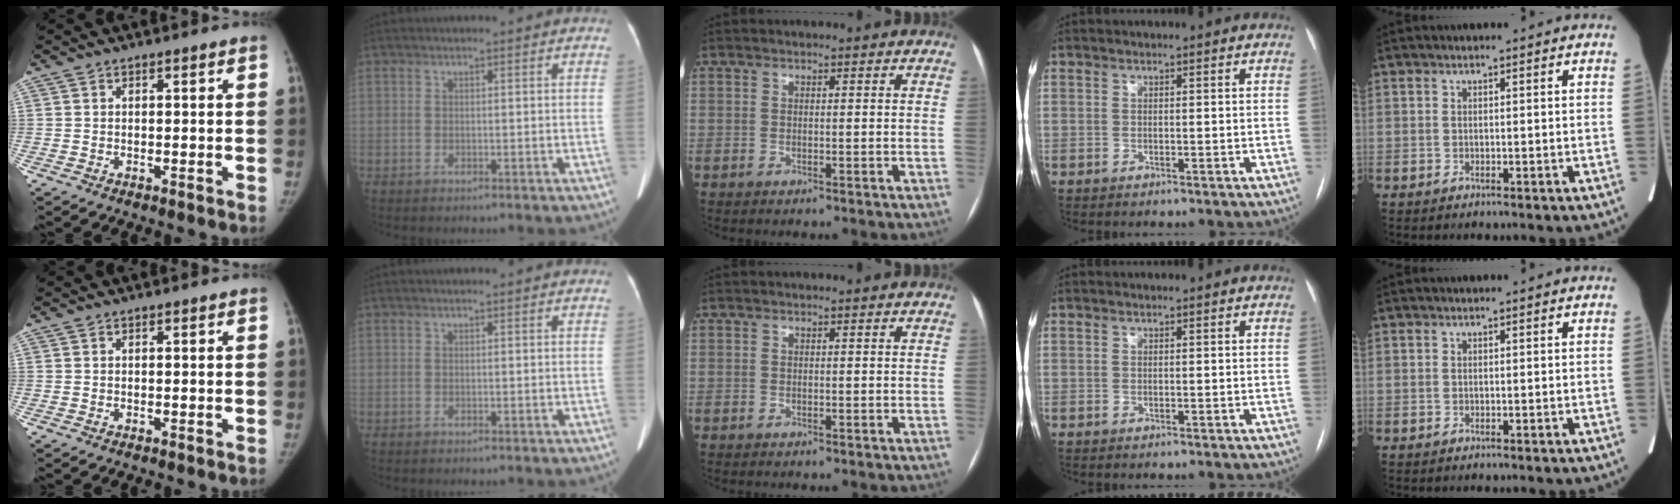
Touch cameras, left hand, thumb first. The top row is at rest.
{}